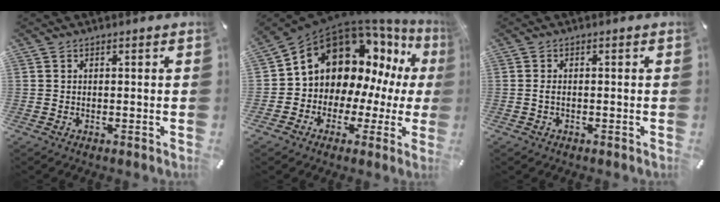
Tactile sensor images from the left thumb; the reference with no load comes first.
{"total": 14.2, "force": [7.1, 10.7, 6.1], "torque": [-0.101, -0.080, 0.129]}
{"total": 1.5, "force": [-0.4, 0.9, 1.1], "torque": [-0.022, 0.003, -0.009]}